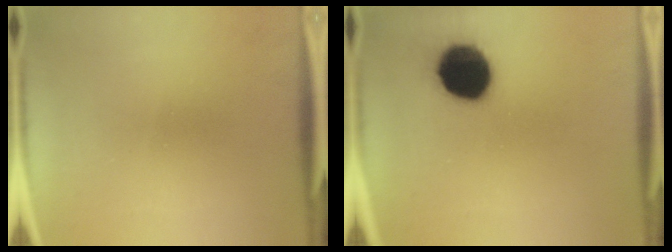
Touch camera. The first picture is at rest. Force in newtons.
{"total": 16.6}